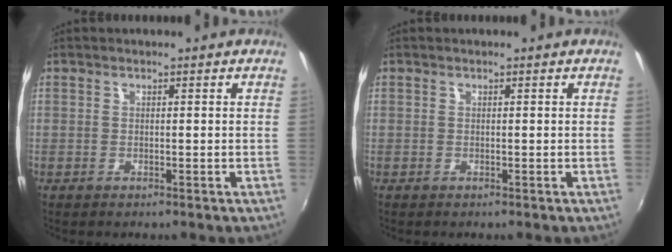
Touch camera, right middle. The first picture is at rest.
{"total": 0.0}